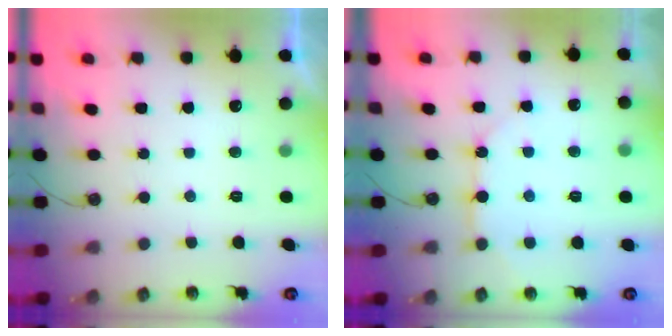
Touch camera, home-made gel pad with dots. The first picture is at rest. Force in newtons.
{"total": 8.4, "press": 8.3, "slide": 0.8}